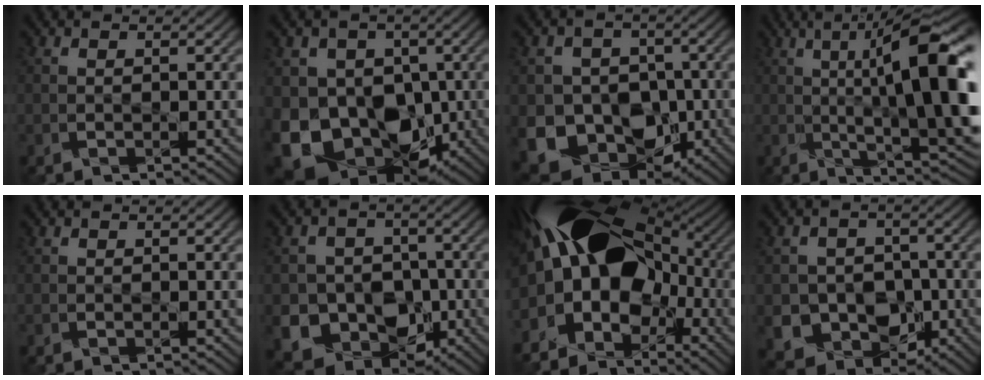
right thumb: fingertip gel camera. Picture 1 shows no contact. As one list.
[{"total": 15.1, "force": [-3.7, 12.2, 8.0], "torque": [-0.155, -0.020, -0.082]}, {"total": 13.4, "force": [-4.1, 11.4, 5.7], "torque": [-0.115, -0.030, -0.082]}, {"total": 16.0, "force": [1.5, 4.2, 15.3], "torque": [-0.219, 0.015, 0.036]}, {"total": 0.0}, {"total": 11.4, "force": [-4.0, 9.8, 4.4], "torque": [-0.087, -0.028, -0.083]}, {"total": 18.2, "force": [0.9, 12.8, 13.0], "torque": [-0.198, -0.008, 0.022]}, {"total": 9.0, "force": [-2.9, 7.8, 3.5], "torque": [-0.071, -0.023, -0.062]}]